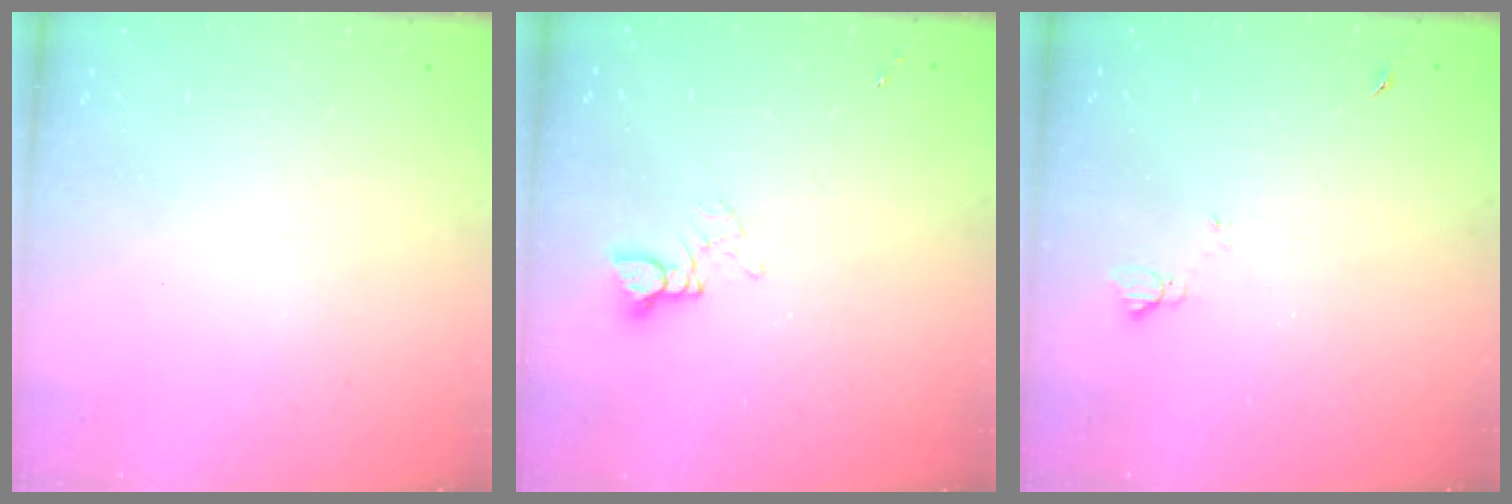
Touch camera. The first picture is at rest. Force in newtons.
{"total": 2.6, "press": 2.6, "slide": 0.1}
{"total": 3.2, "press": 3.1, "slide": 0.5}